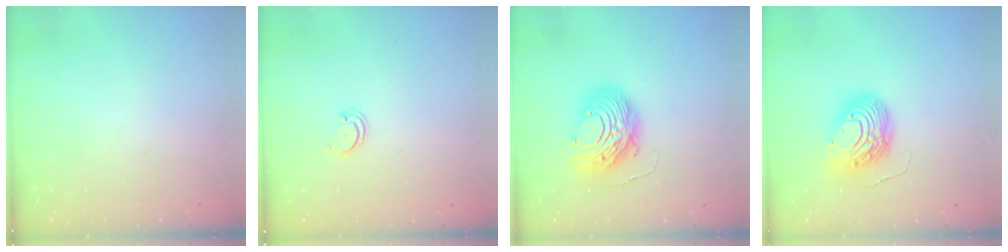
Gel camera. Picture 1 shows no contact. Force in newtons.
{"total": 2.0, "press": 2.0, "slide": 0.2}
{"total": 12.2, "press": 12.1, "slide": 1.2}
{"total": 12.0, "press": 12.0, "slide": 1.1}